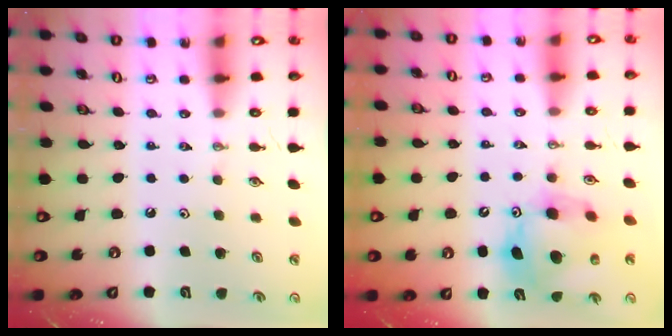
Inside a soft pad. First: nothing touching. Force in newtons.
{"total": 13.1, "press": 13.1, "slide": 0.8}